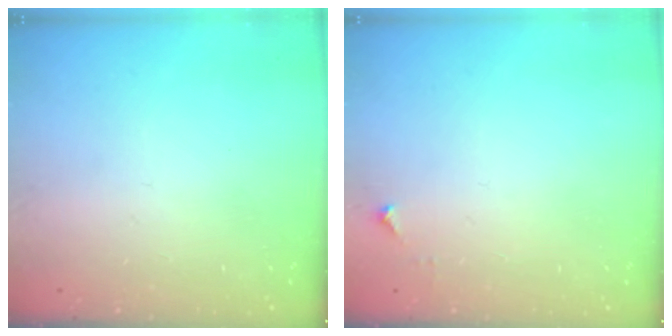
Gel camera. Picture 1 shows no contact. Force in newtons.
{"total": 3.4, "press": 3.3, "slide": 0.5}